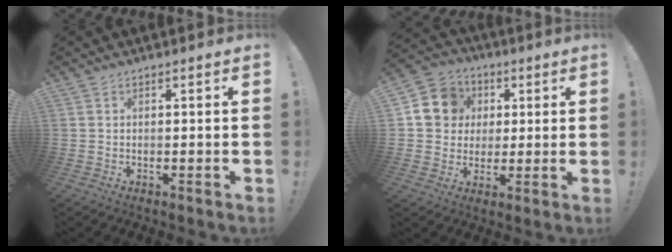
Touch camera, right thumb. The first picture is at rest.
{"total": 11.6, "force": [2.6, 10.7, 3.8], "torque": [-0.046, 0.004, 0.057]}